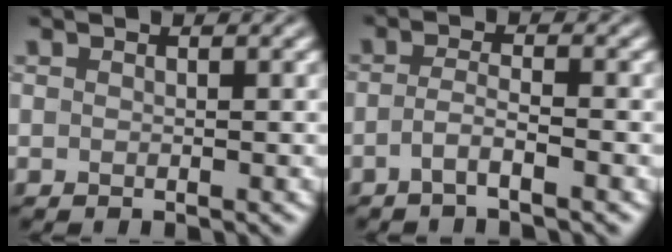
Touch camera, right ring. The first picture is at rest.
{"total": 1.6, "force": [-0.9, -0.1, 1.3], "torque": [-0.033, 0.003, -0.026]}